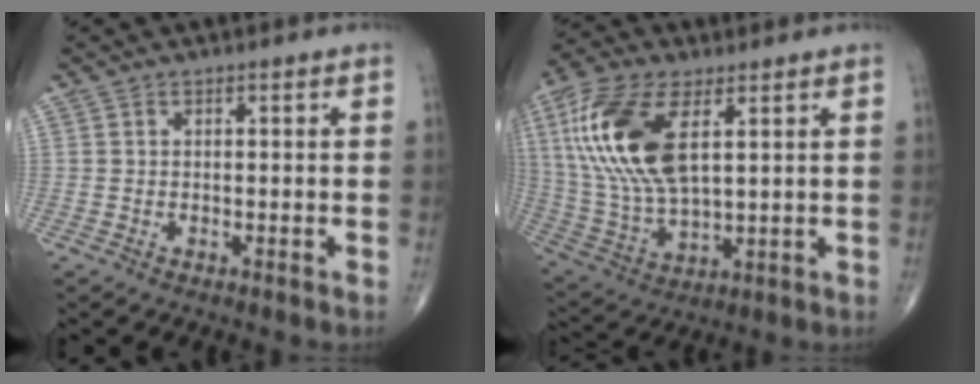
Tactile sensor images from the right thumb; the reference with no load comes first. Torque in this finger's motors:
{"motor_torque": [-0.69, 1.65, 0.52, -0.21, 0.42]}